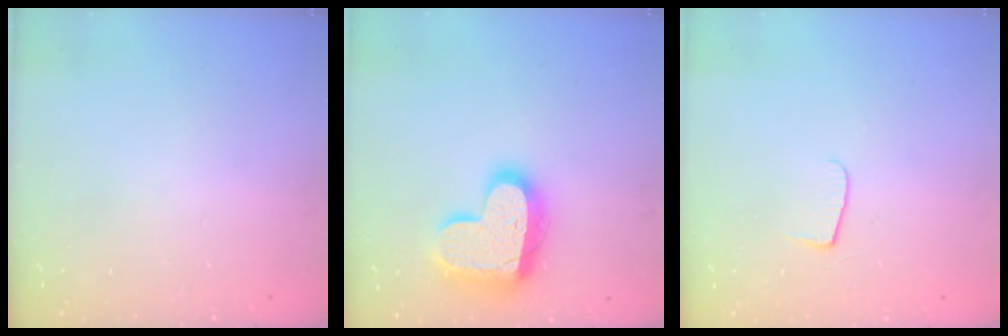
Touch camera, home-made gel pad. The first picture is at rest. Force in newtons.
{"total": 18.3, "press": 18.2, "slide": 1.2}
{"total": 4.3, "press": 4.2, "slide": 0.5}